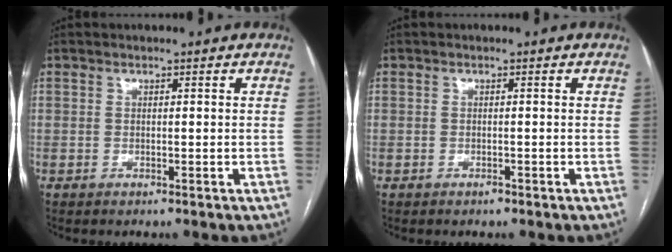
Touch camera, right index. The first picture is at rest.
{"total": 0.0}